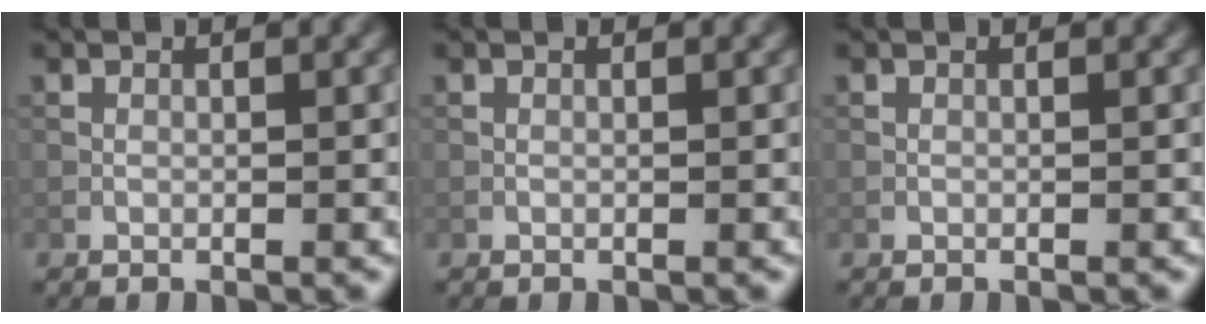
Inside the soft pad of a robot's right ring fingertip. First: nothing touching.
{"total": 0.0}
{"total": 0.0}